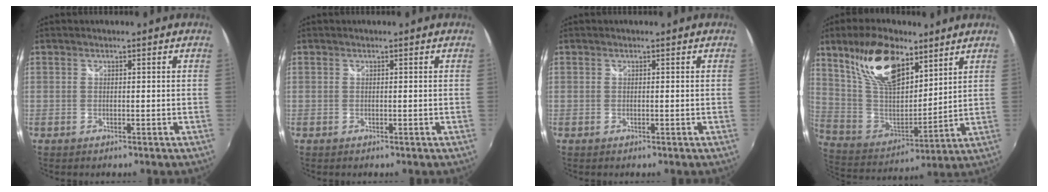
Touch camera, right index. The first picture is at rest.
{"total": 0.0}
{"total": 0.0}
{"total": 19.3, "force": [11.3, 9.1, 12.7], "torque": [-0.251, 0.021, 0.222]}